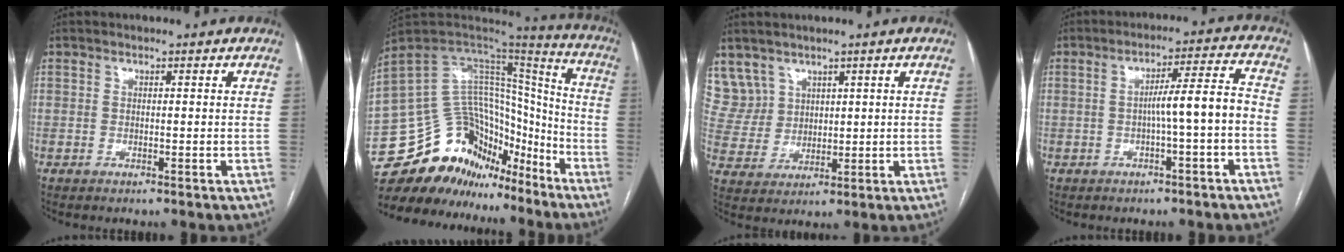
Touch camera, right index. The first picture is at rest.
{"total": 21.3, "force": [-16.1, 12.1, 7.0], "torque": [-0.142, 0.083, -0.250]}
{"total": 7.2, "force": [4.7, 5.4, 0.3], "torque": [-0.017, 0.022, 0.113]}
{"total": 6.5, "force": [-1.6, -0.2, 6.3], "torque": [-0.097, 0.021, -0.020]}